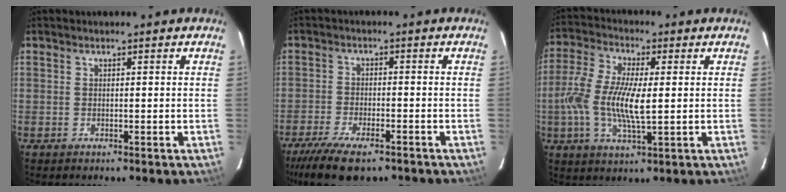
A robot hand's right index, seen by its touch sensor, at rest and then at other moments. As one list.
[{"total": 12.0, "force": [-9.0, 4.0, 6.9], "torque": [-0.161, -0.034, -0.156]}, {"total": 11.6, "force": [-0.5, 3.6, 11.1], "torque": [-0.232, 0.002, -0.017]}]